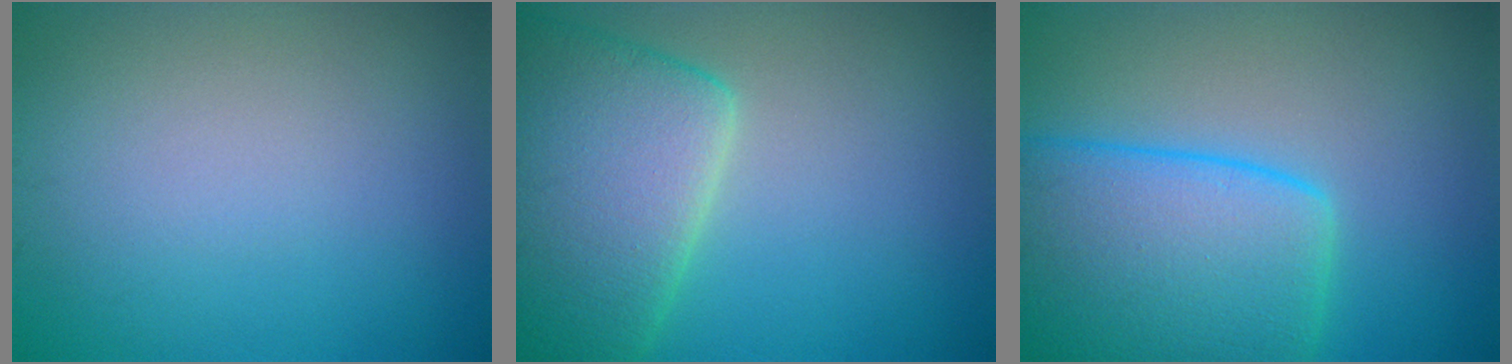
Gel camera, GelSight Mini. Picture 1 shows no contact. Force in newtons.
{"total": 8.5, "press": 8.5, "slide": 0.4}
{"total": 10.8, "press": 10.8, "slide": 0.6}